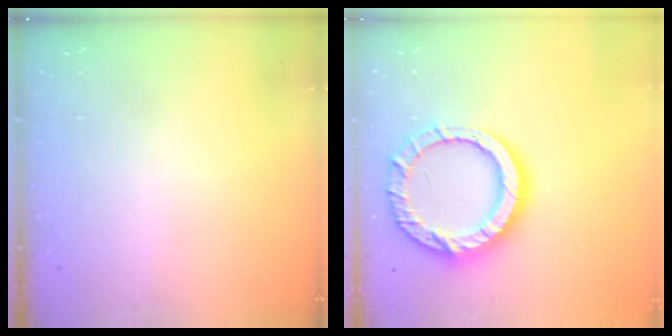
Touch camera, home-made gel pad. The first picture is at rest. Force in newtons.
{"total": 16.8, "press": 16.7, "slide": 1.8}